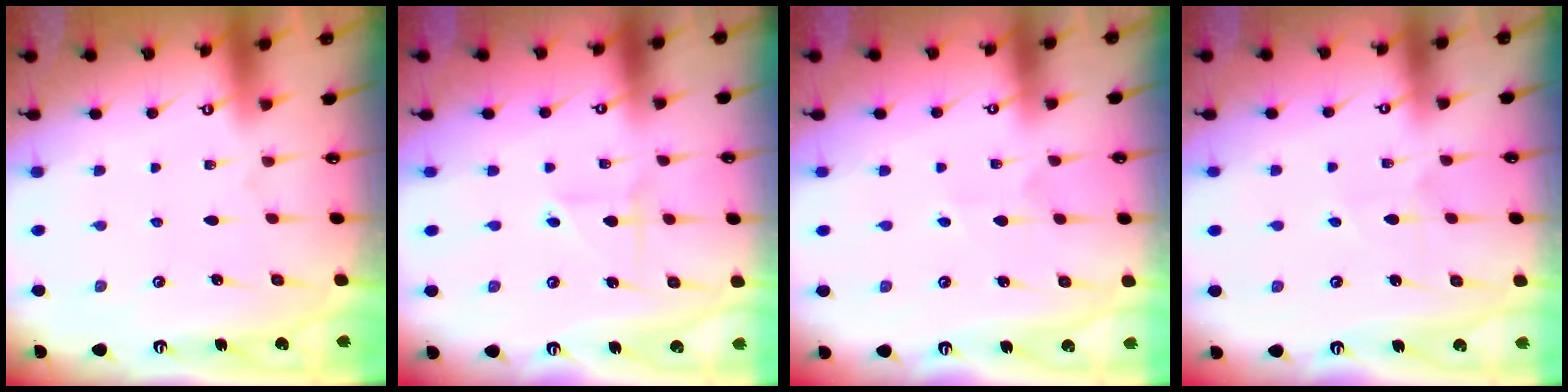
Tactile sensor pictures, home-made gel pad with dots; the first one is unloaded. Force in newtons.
{"total": 2.1, "press": 1.9, "slide": 0.7}
{"total": 2.9, "press": 2.8, "slide": 0.4}
{"total": 4.8, "press": 4.8, "slide": 0.3}